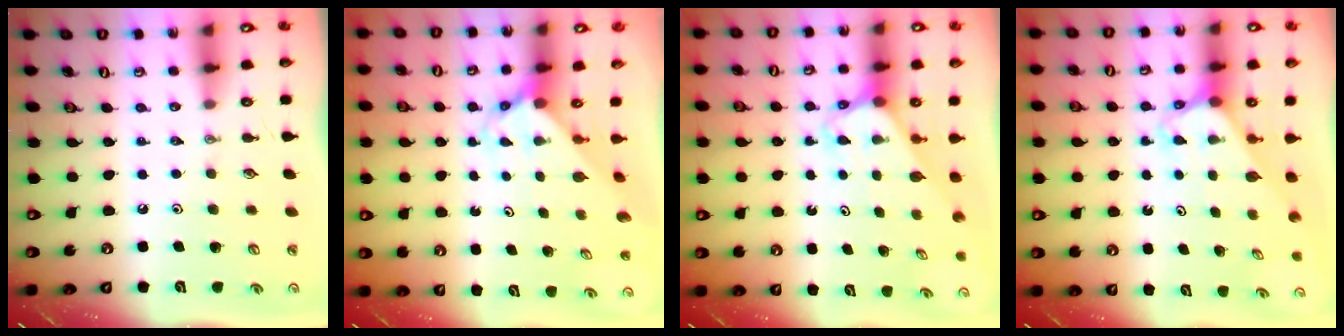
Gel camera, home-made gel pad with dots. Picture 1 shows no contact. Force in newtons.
{"total": 3.3, "press": 3.3, "slide": 0.3}
{"total": 2.8, "press": 2.8, "slide": 0.2}
{"total": 2.8, "press": 2.8, "slide": 0.2}